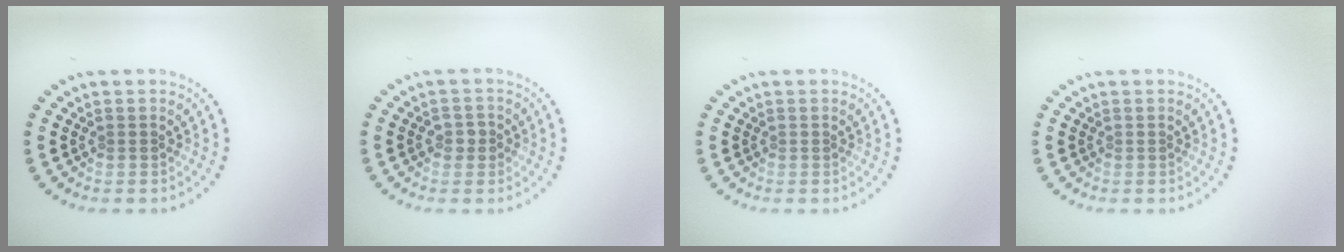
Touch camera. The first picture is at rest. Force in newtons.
{"total": 1.6, "press": 1.5, "slide": 0.3}
{"total": 0.0}
{"total": 0.0}